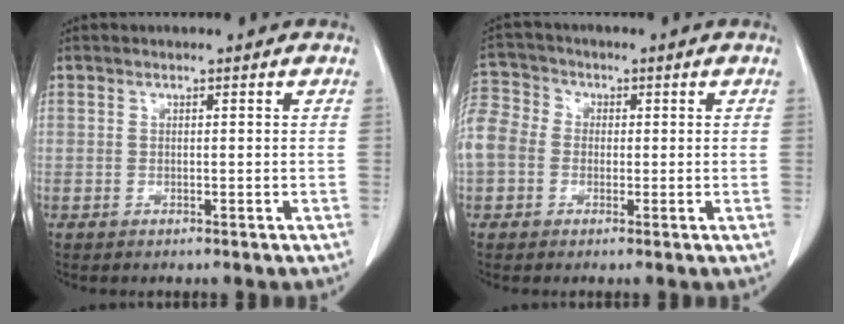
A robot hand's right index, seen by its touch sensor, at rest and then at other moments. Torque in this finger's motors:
{"motor_torque": [2.14, 0.00, 1.05, 0.21]}